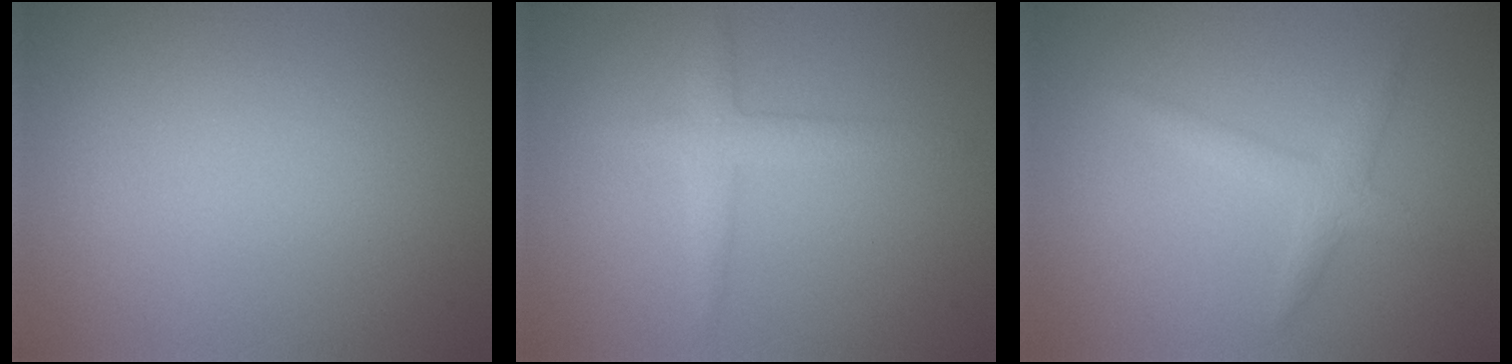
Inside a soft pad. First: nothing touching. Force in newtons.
{"total": 2.2, "press": 2.2, "slide": 0.0}
{"total": 1.9, "press": 1.9, "slide": 0.1}